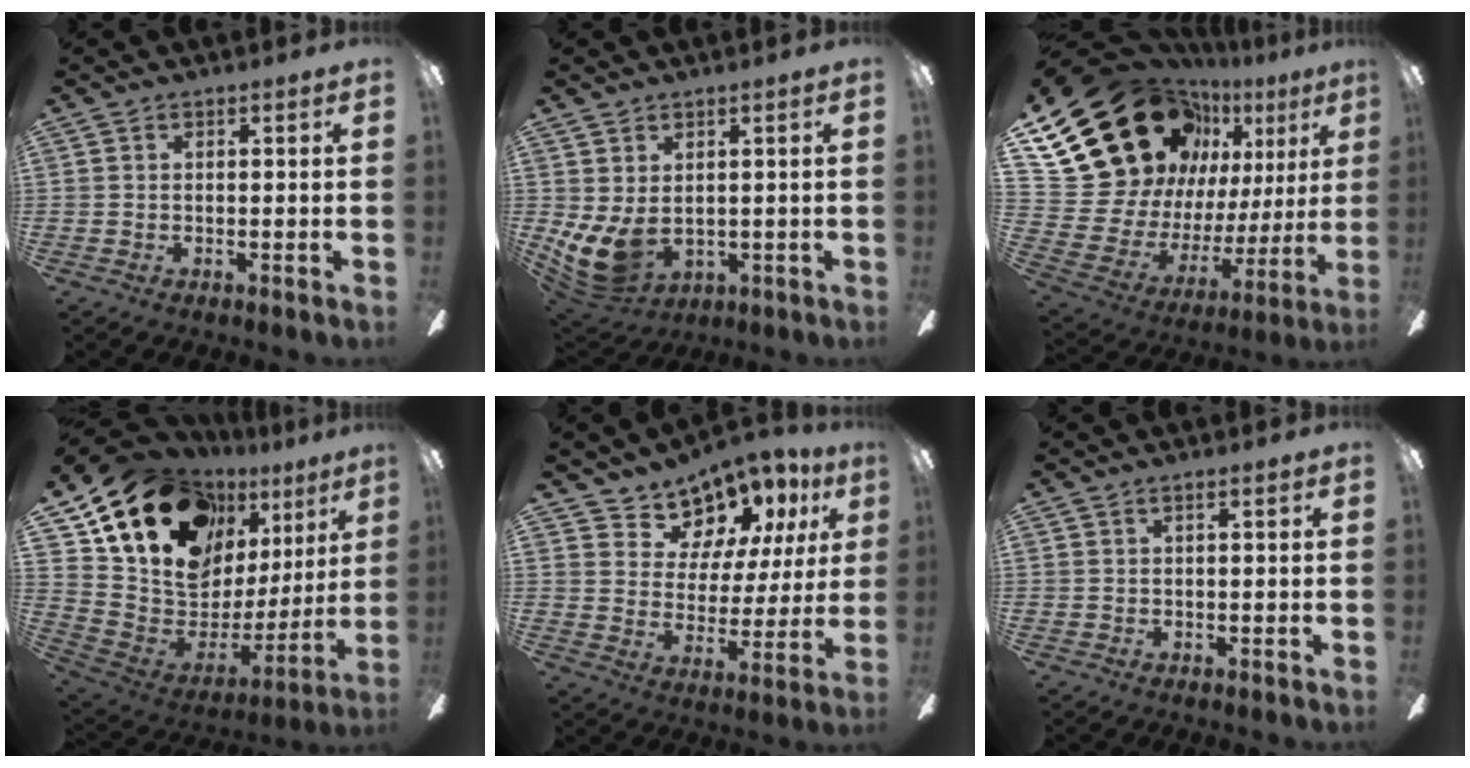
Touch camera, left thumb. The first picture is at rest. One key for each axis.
{"total": 8.2, "fx": 0.1, "fy": 5.3, "fz": 6.2, "tx": -0.150, "ty": -0.019, "tz": 0.007}
{"total": 29.8, "fx": 14.8, "fy": 20.5, "fz": 15.8, "tx": -0.277, "ty": -0.117, "tz": 0.312}
{"total": 19.4, "fx": 13.4, "fy": 11.1, "fz": 8.5, "tx": -0.174, "ty": -0.094, "tz": 0.254}
{"total": 11.1, "fx": 9.2, "fy": 5.9, "fz": 1.6, "tx": -0.038, "ty": -0.083, "tz": 0.176}
{"total": 1.0, "fx": 0.4, "fy": 0.1, "fz": 0.9, "tx": -0.019, "ty": 0.000, "tz": 0.007}